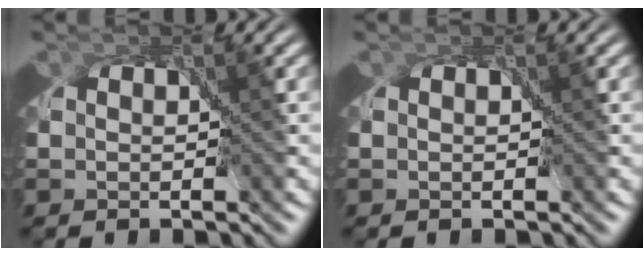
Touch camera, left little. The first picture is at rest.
{"total": 0.0}